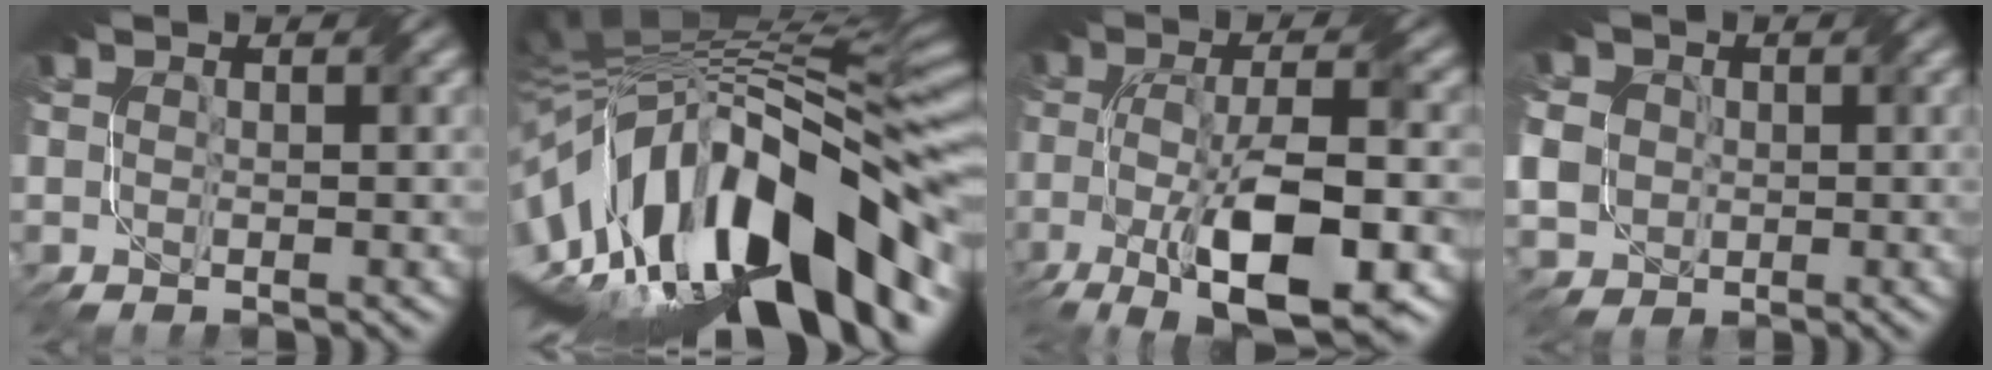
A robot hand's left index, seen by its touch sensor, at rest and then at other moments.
{"total": 17.3, "force": [-4.1, 7.1, 15.2], "torque": [-0.247, 0.016, -0.078]}
{"total": 10.6, "force": [-4.8, 4.0, 8.6], "torque": [-0.159, -0.006, -0.081]}
{"total": 5.5, "force": [1.1, 5.1, 1.8], "torque": [-0.068, 0.027, 0.015]}